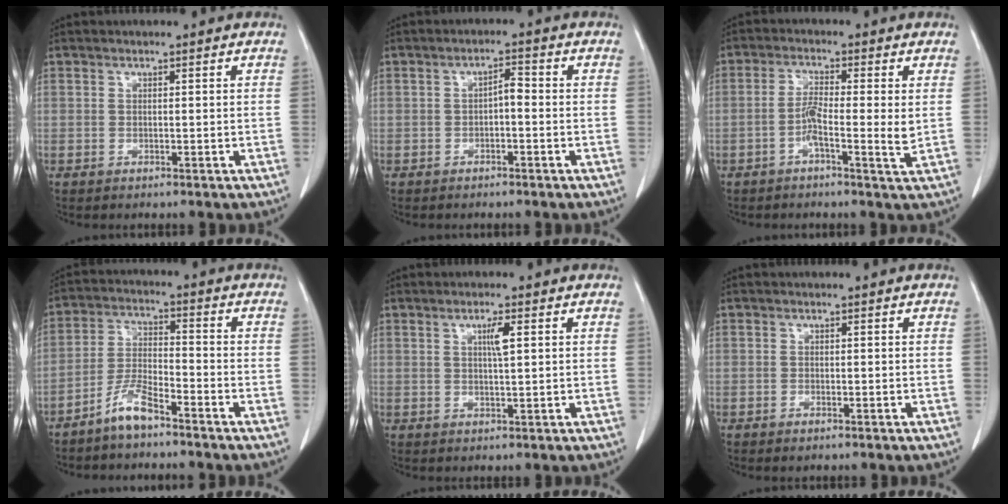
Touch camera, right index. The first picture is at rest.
{"total": 2.3, "force": [-0.5, 0.7, 2.1], "torque": [-0.032, 0.008, -0.009]}
{"total": 5.2, "force": [-0.8, 0.2, 5.1], "torque": [-0.095, 0.002, -0.020]}
{"total": 6.1, "force": [-4.8, 1.0, 3.6], "torque": [-0.083, -0.005, -0.096]}
{"total": 2.6, "force": [0.8, 0.1, 2.4], "torque": [-0.043, 0.000, 0.014]}
{"total": 0.7, "force": [-0.5, 0.2, 0.4], "torque": [-0.011, -0.002, -0.004]}